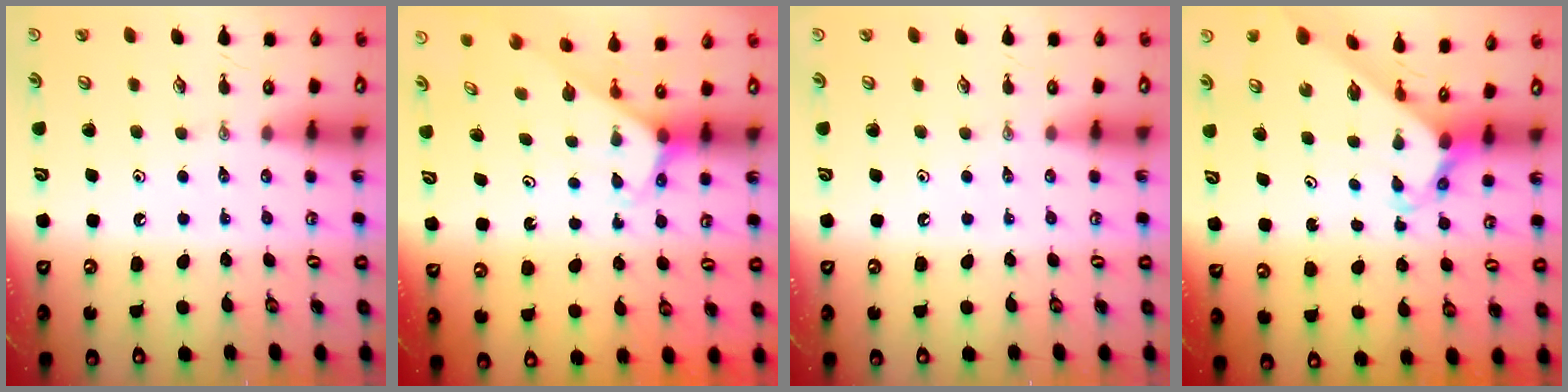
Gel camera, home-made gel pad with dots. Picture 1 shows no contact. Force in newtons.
{"total": 2.7, "press": 2.7, "slide": 0.2}
{"total": 0.0}
{"total": 3.9, "press": 3.9, "slide": 0.2}